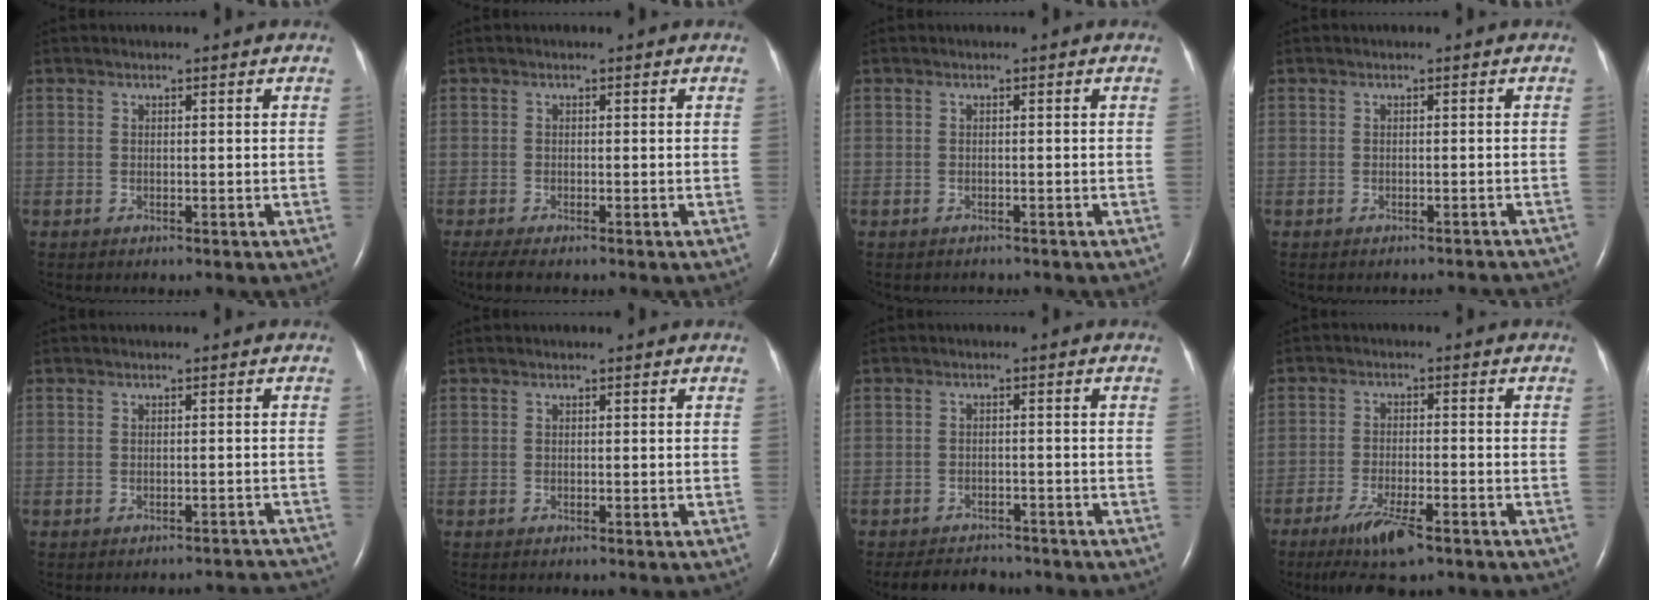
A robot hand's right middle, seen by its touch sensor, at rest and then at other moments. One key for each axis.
{"total": 3.1, "fx": -2.4, "fy": 0.6, "fz": 1.9, "tx": -0.040, "ty": -0.013, "tz": -0.039}
{"total": 0.9, "fx": -0.8, "fy": 0.4, "fz": 0.0, "tx": -0.009, "ty": -0.001, "tz": -0.012}
{"total": 3.7, "fx": -3.5, "fy": 0.8, "fz": 0.6, "tx": -0.008, "ty": -0.007, "tz": -0.035}
{"total": 4.5, "fx": -4.4, "fy": 1.0, "fz": 0.0, "tx": 0.008, "ty": 0.008, "tz": -0.041}
{"total": 0.0}
{"total": 6.6, "fx": -6.1, "fy": 2.2, "fz": 1.2, "tx": -0.020, "ty": -0.006, "tz": -0.083}
{"total": 7.7, "fx": -5.3, "fy": 1.2, "fz": 5.5, "tx": -0.110, "ty": -0.017, "tz": -0.090}